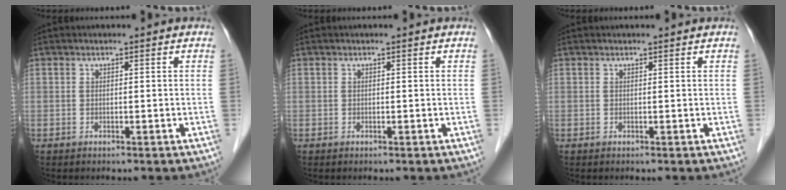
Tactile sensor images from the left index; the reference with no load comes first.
{"total": 0.0}
{"total": 0.5, "force": [0.5, 0.0, 0.1], "torque": [-0.005, 0.001, 0.006]}